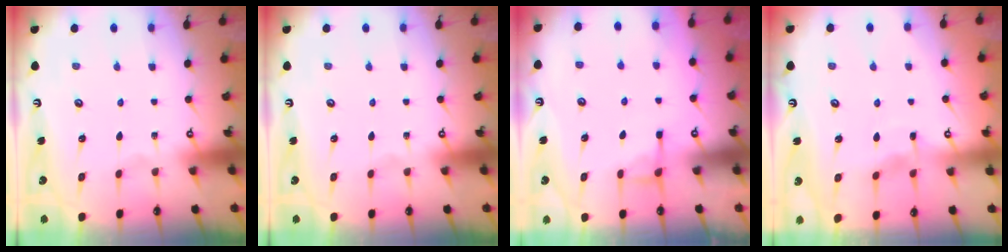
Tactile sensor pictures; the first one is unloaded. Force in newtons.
{"total": 0.0}
{"total": 3.2, "press": 3.2, "slide": 0.2}
{"total": 3.0, "press": 2.9, "slide": 0.4}